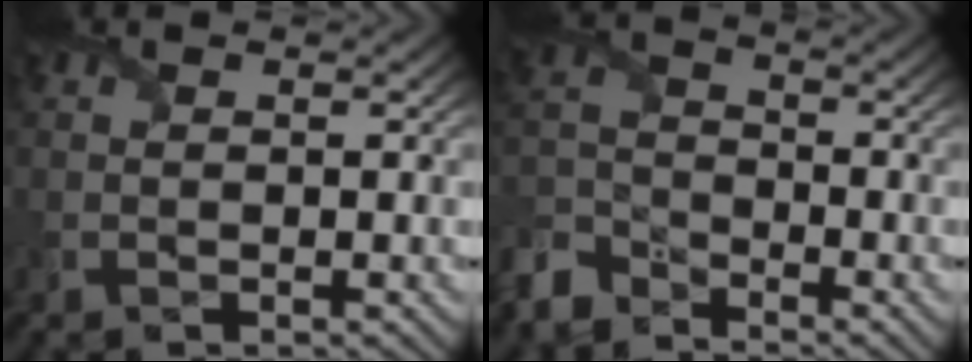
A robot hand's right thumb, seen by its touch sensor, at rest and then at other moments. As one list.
[{"total": 6.2, "force": [-5.2, 2.7, 1.8], "torque": [-0.053, -0.009, -0.128]}]